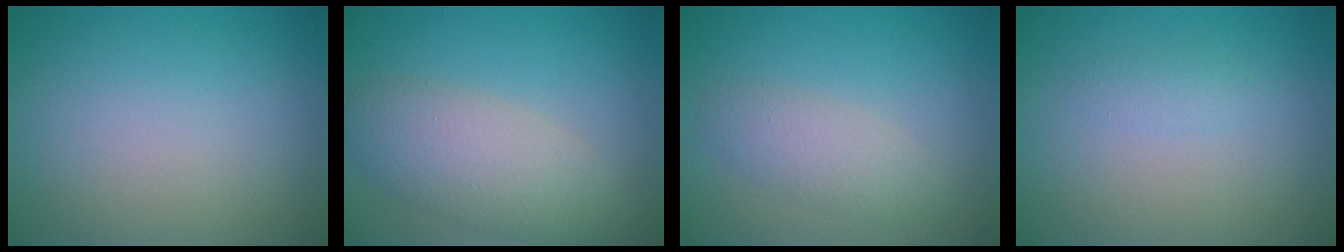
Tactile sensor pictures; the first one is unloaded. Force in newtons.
{"total": 5.1, "press": 5.1, "slide": 0.4}
{"total": 2.4, "press": 2.4, "slide": 0.2}
{"total": 0.8, "press": 0.8, "slide": 0.0}